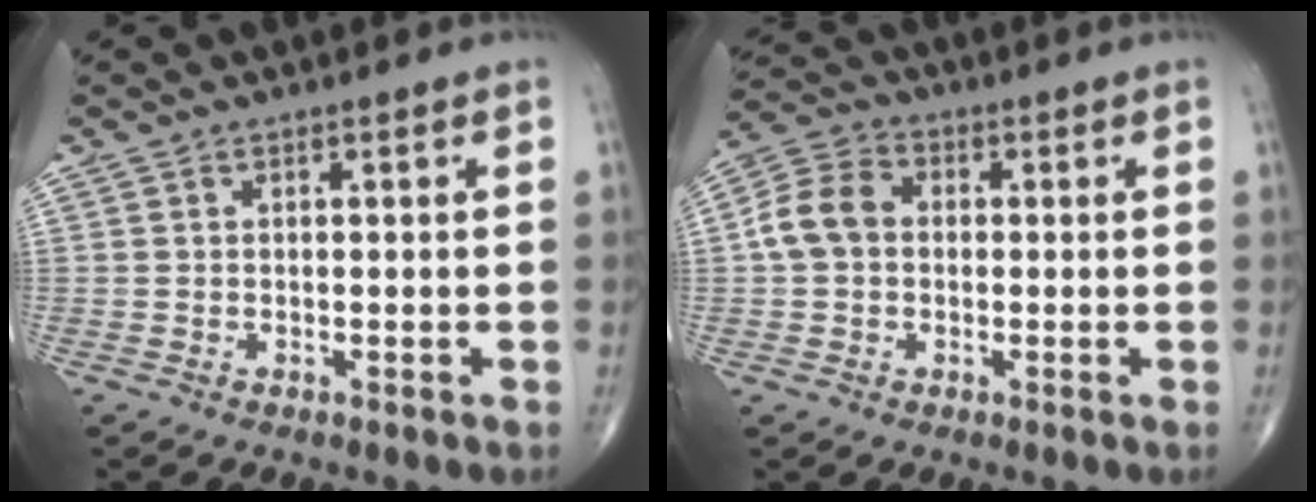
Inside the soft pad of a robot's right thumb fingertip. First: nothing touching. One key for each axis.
{"total": 7.6, "fx": 0.1, "fy": 6.0, "fz": 4.7, "tx": -0.086, "ty": 0.025, "tz": -0.009}